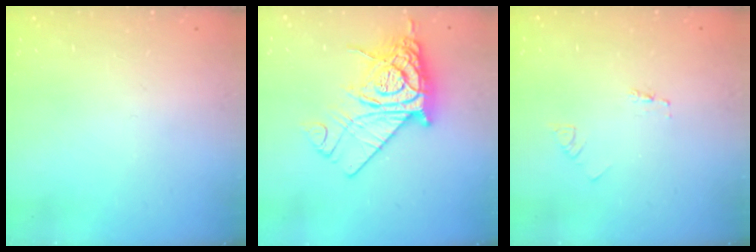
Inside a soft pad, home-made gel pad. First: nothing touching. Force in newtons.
{"total": 16.9, "press": 16.8, "slide": 1.7}
{"total": 1.8, "press": 1.8, "slide": 0.2}